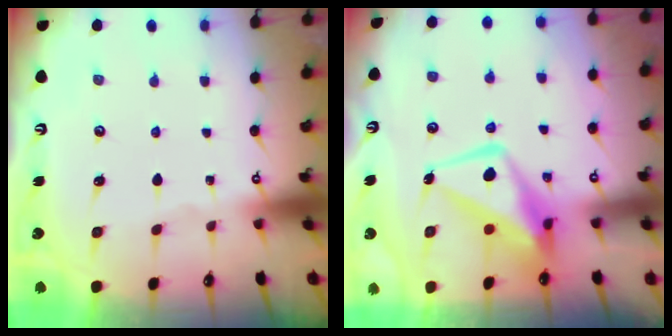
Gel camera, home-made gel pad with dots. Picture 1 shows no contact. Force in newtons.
{"total": 12.0, "press": 11.9, "slide": 1.4}